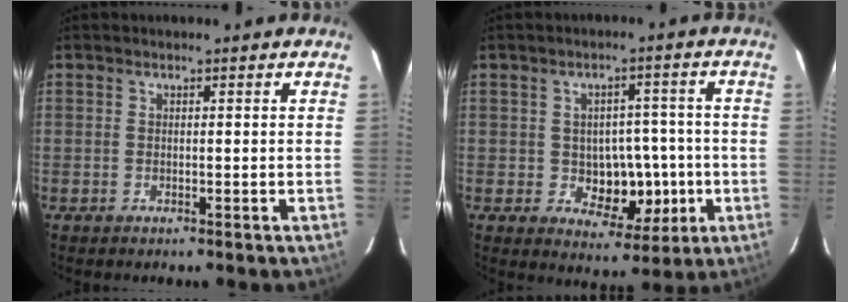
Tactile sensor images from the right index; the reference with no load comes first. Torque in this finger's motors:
{"motor_torque": [0.24, -0.14, 0.12, 0.03]}